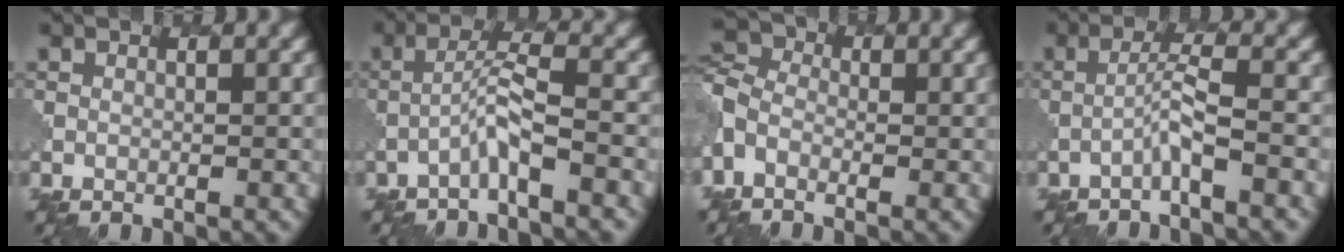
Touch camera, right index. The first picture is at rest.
{"total": 2.7, "force": [-1.7, 0.0, 2.1], "torque": [-0.044, 0.014, -0.039]}
{"total": 3.6, "force": [-1.5, 2.4, 2.1], "torque": [-0.049, 0.000, -0.037]}
{"total": 2.1, "force": [-1.2, -0.2, 1.7], "torque": [-0.036, 0.013, -0.029]}